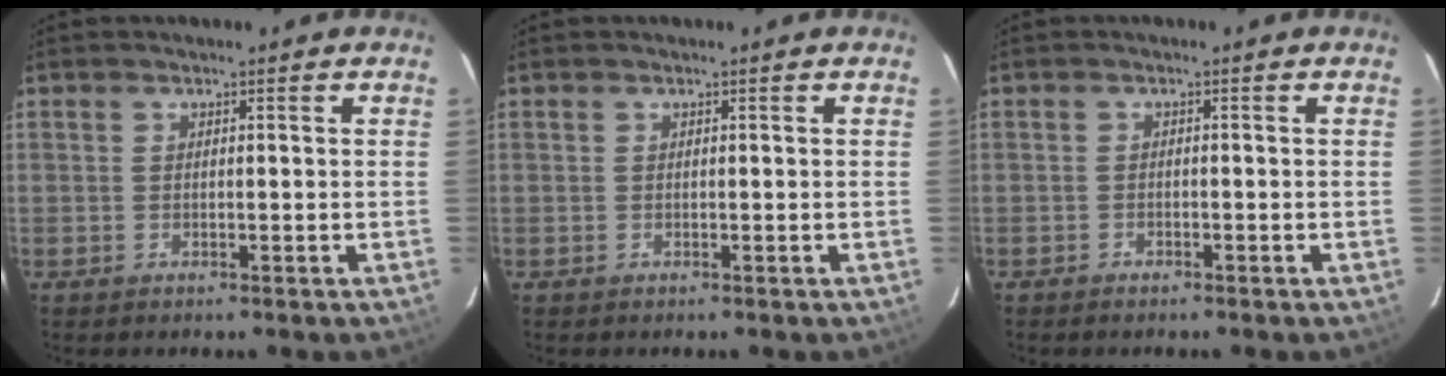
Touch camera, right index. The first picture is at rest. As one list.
[{"total": 0.0}, {"total": 1.0, "force": [-1.0, 0.3, 0.0], "torque": [-0.005, 0.003, -0.018]}]